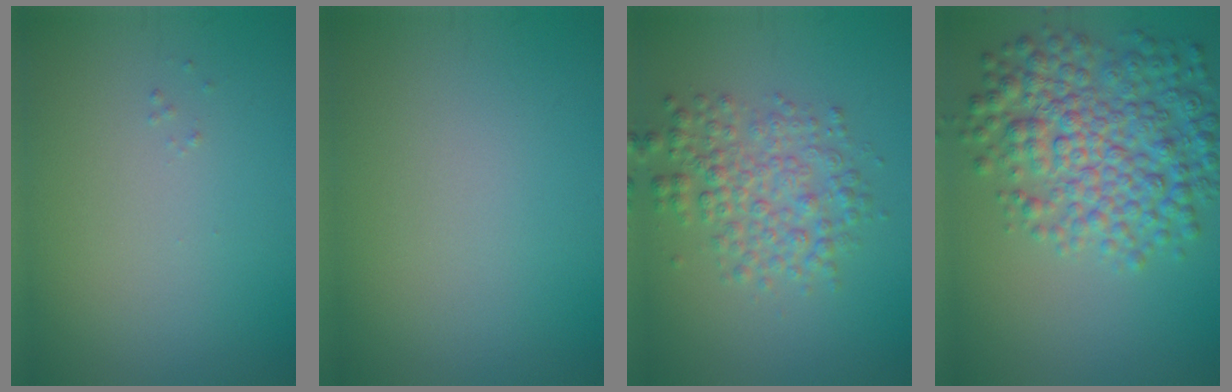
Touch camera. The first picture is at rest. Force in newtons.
{"total": 0.0}
{"total": 4.2, "press": 4.2, "slide": 0.1}
{"total": 7.7, "press": 7.7, "slide": 0.1}